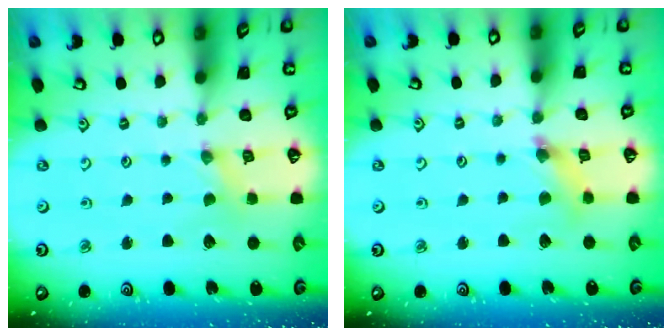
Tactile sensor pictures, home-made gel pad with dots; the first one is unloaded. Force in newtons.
{"total": 4.9, "press": 4.9, "slide": 0.6}